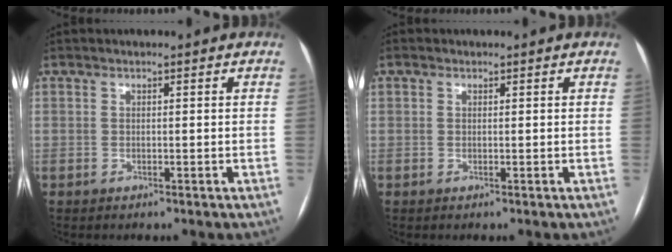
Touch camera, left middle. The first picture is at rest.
{"total": 1.6, "force": [-0.5, -1.1, -1.1], "torque": [0.025, -0.004, -0.008]}